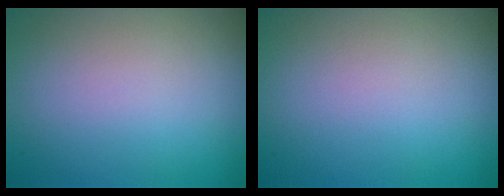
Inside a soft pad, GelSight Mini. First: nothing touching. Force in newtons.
{"total": 0.0}